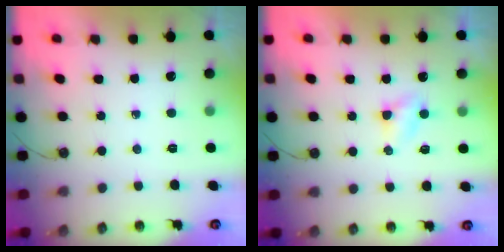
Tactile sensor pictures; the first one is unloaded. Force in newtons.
{"total": 2.7, "press": 2.7, "slide": 0.3}